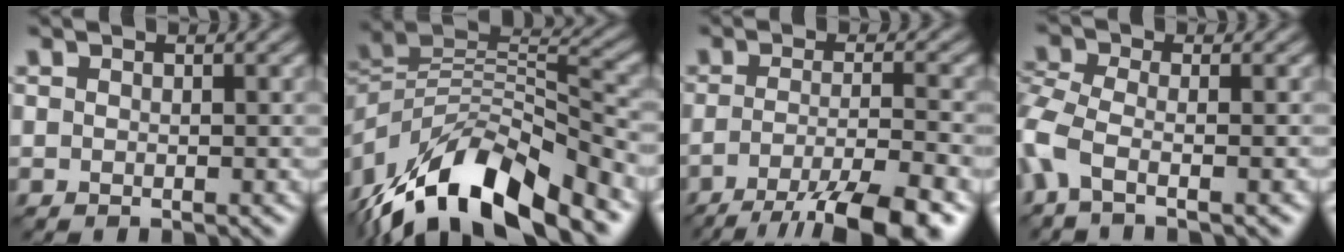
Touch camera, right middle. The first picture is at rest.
{"total": 12.7, "force": [-9.3, 3.5, 7.9], "torque": [-0.152, 0.020, -0.174]}
{"total": 8.6, "force": [-6.2, 1.0, 5.9], "torque": [-0.094, -0.007, -0.107]}
{"total": 4.0, "force": [-2.2, 1.1, 3.2], "torque": [-0.083, 0.000, -0.057]}